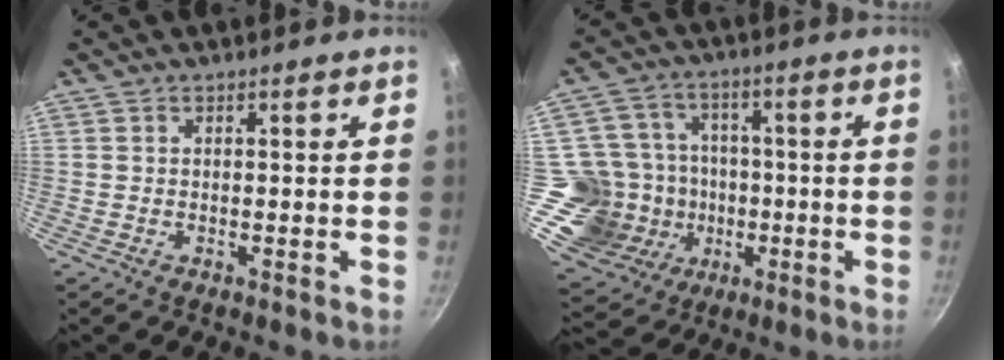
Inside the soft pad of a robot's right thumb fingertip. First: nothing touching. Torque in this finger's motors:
{"motor_torque": [1.27, 1.53, 0.80, -0.36, 0.03]}